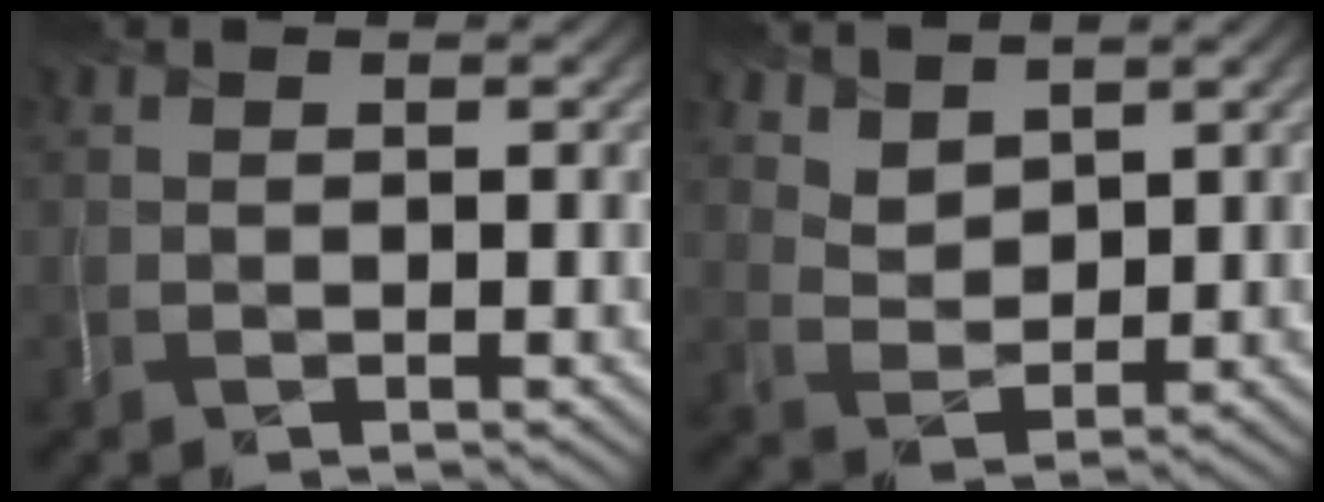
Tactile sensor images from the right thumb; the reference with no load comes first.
{"total": 4.4, "force": [3.6, 2.3, 1.1], "torque": [-0.032, -0.020, 0.093]}